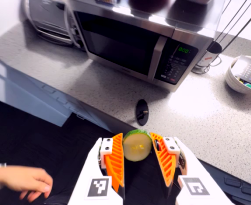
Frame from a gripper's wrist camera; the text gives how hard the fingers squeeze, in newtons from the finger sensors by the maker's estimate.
{"total": 9.5, "left": 10.2, "right": 8.9}